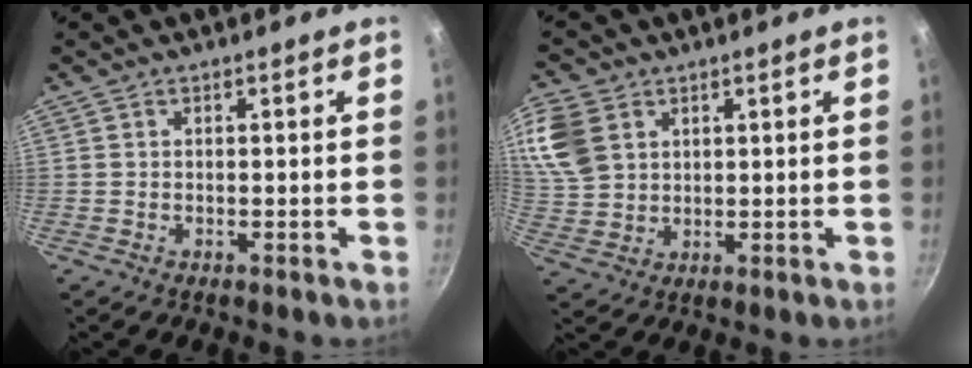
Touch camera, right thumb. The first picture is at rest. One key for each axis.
{"total": 12.3, "fx": 4.8, "fy": 9.3, "fz": 6.5, "tx": -0.141, "ty": -0.005, "tz": 0.101}